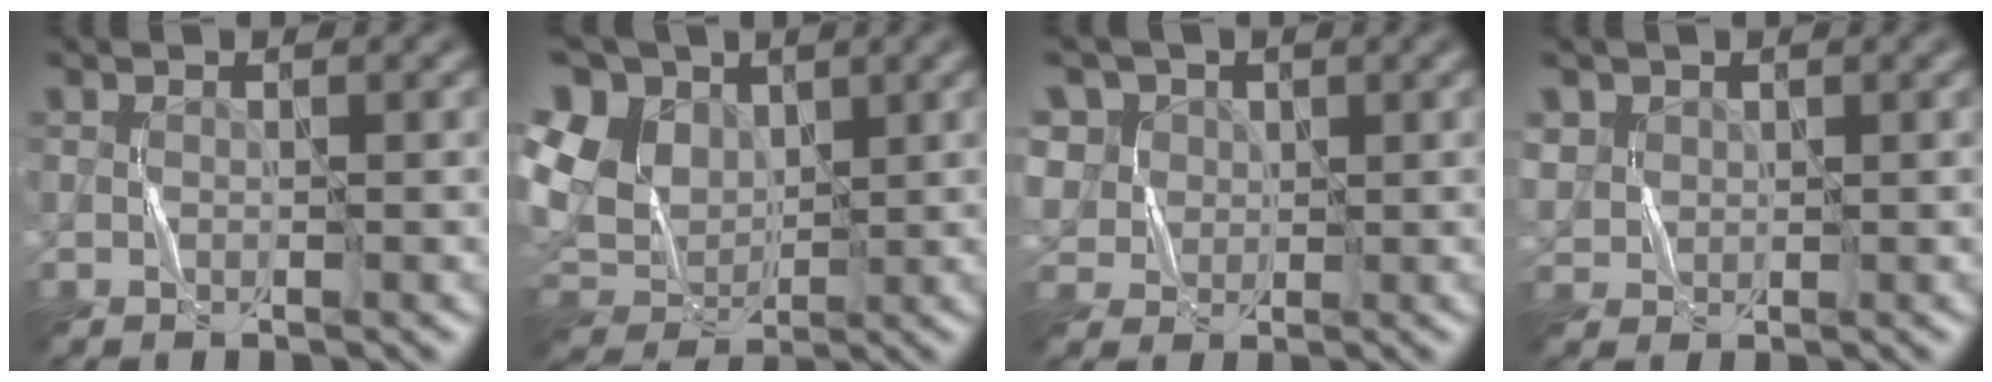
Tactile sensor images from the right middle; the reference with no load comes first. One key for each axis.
{"total": 9.7, "fx": 2.8, "fy": 7.8, "fz": 5.0, "tx": -0.132, "ty": 0.022, "tz": 0.046}
{"total": 6.2, "fx": 2.7, "fy": 5.1, "fz": 2.1, "tx": -0.056, "ty": 0.011, "tz": 0.044}
{"total": 1.8, "fx": 0.8, "fy": 1.6, "fz": 0.3, "tx": -0.014, "ty": -0.001, "tz": 0.020}